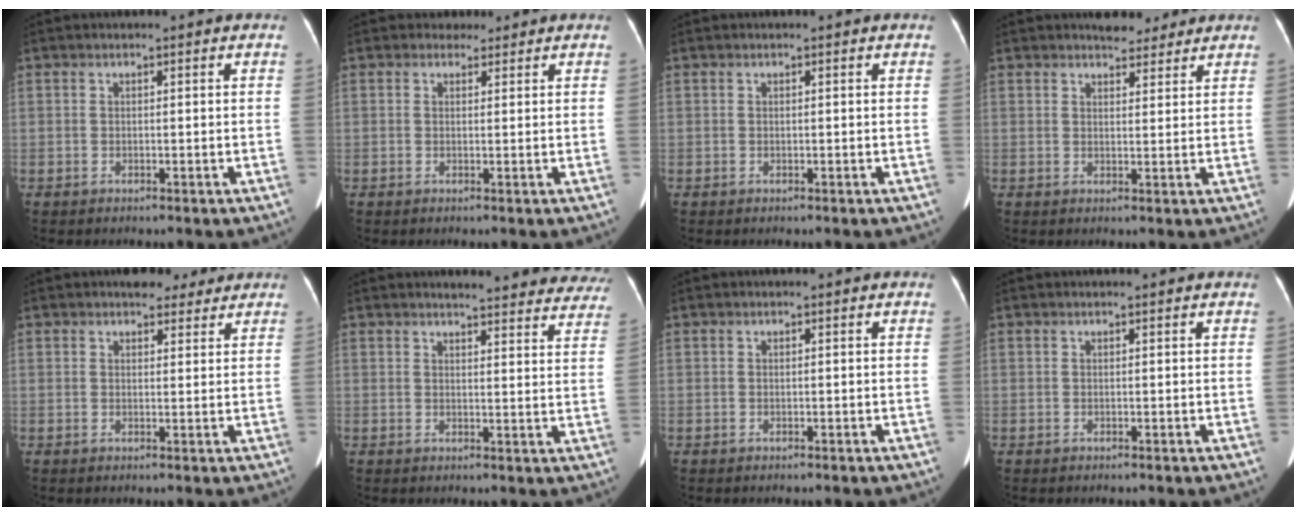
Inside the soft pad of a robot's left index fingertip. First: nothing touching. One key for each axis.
{"total": 1.5, "fx": 1.1, "fy": 0.9, "fz": -0.2, "tx": 0.006, "ty": 0.004, "tz": 0.011}
{"total": 0.0}
{"total": 4.2, "fx": 3.7, "fy": 1.6, "fz": 1.2, "tx": -0.013, "ty": 0.006, "tz": 0.054}
{"total": 4.4, "fx": 3.6, "fy": 2.1, "fz": 1.5, "tx": -0.014, "ty": 0.010, "tz": 0.052}
{"total": 19.4, "fx": 18.1, "fy": 3.6, "fz": 6.0, "tx": -0.056, "ty": -0.047, "tz": 0.193}
{"total": 0.0}
{"total": 1.2, "fx": 1.1, "fy": 0.2, "fz": 0.4, "tx": -0.010, "ty": 0.020, "tz": 0.010}